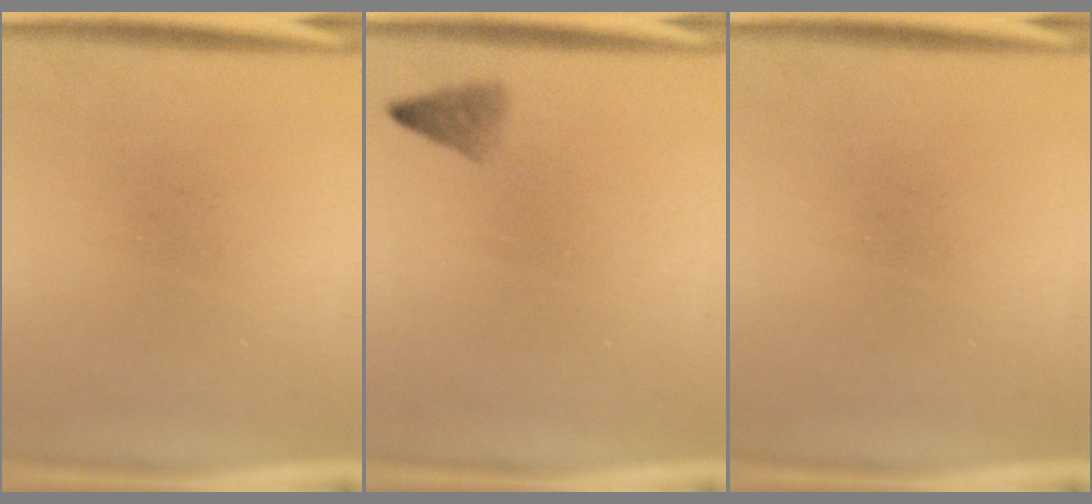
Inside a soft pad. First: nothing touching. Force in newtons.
{"total": 1.6}
{"total": 0.0}